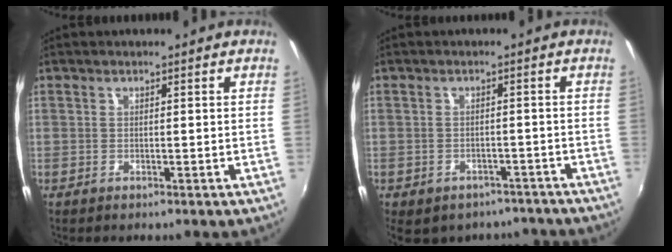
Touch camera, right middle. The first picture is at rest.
{"total": 10.8, "force": [-8.2, 5.7, 4.0], "torque": [-0.088, -0.010, -0.095]}